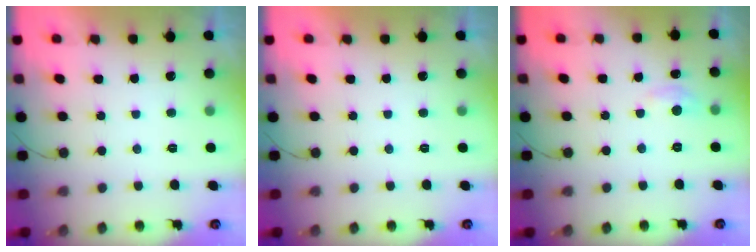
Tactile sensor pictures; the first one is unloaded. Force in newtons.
{"total": 0.0}
{"total": 4.4, "press": 4.3, "slide": 0.6}